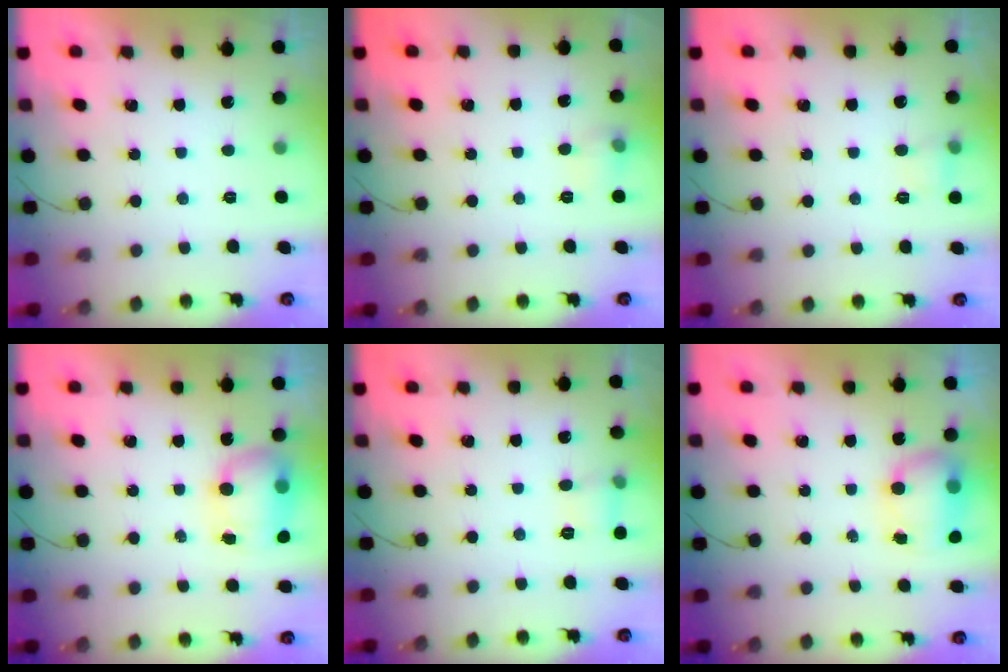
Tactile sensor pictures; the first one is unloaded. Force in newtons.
{"total": 6.0, "press": 5.8, "slide": 1.7}
{"total": 4.5, "press": 4.3, "slide": 1.3}
{"total": 11.5, "press": 8.8, "slide": 7.4}
{"total": 5.2, "press": 4.9, "slide": 1.7}
{"total": 7.1, "press": 7.1, "slide": 0.7}